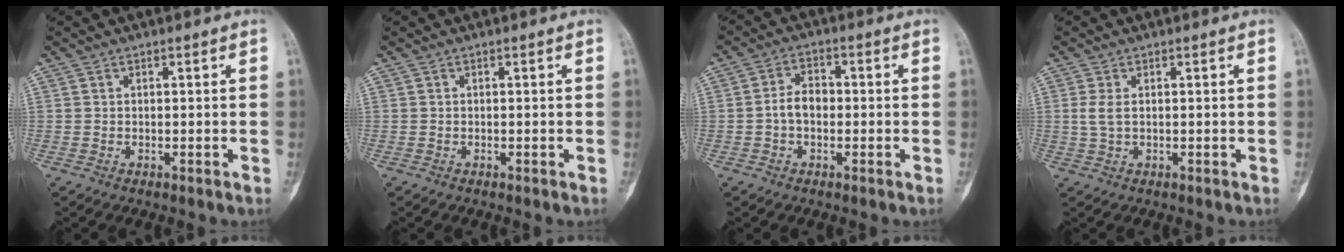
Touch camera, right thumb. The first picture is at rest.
{"total": 0.0}
{"total": 4.6, "force": [-0.7, 3.1, 3.3], "torque": [-0.048, 0.019, -0.020]}
{"total": 2.3, "force": [0.5, 1.1, 1.9], "torque": [-0.055, 0.003, 0.015]}